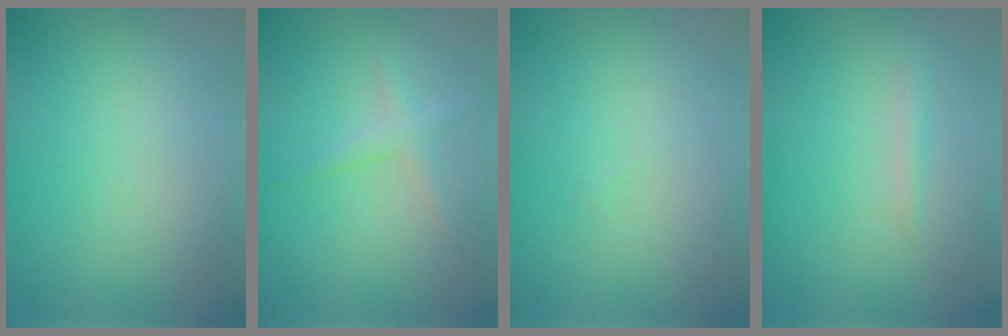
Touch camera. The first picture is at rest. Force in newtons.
{"total": 1.6, "press": 1.6, "slide": 0.0}
{"total": 0.0}
{"total": 0.9, "press": 0.9, "slide": 0.1}